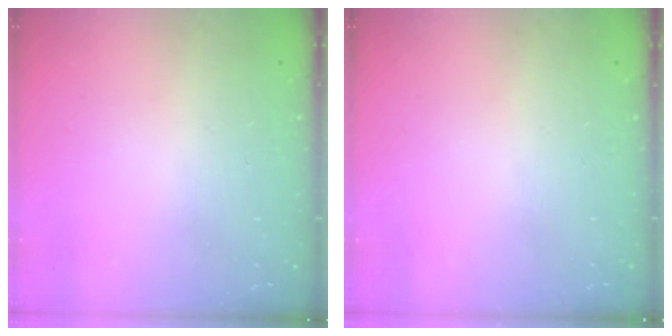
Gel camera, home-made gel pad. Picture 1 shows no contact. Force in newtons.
{"total": 0.0}